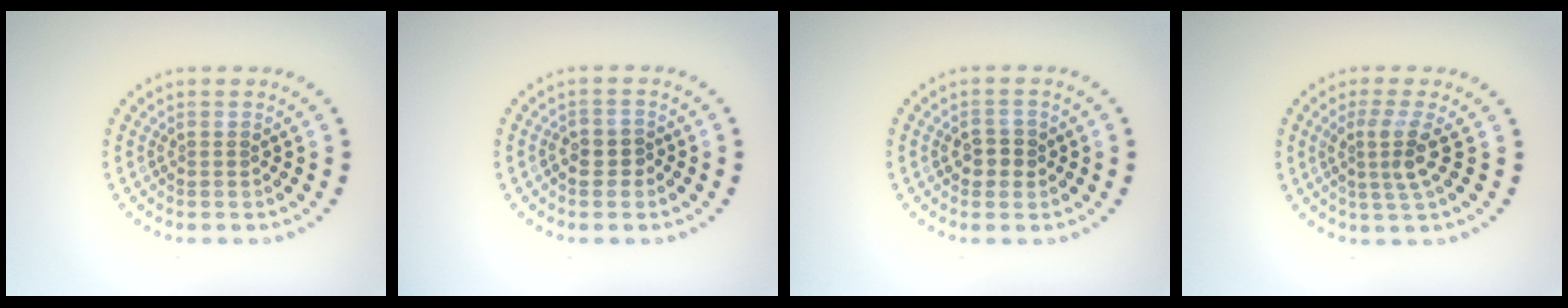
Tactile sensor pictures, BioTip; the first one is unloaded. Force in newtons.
{"total": 1.5, "press": 1.4, "slide": 0.6}
{"total": 1.9, "press": 1.8, "slide": 0.4}
{"total": 2.8, "press": 2.1, "slide": 1.9}